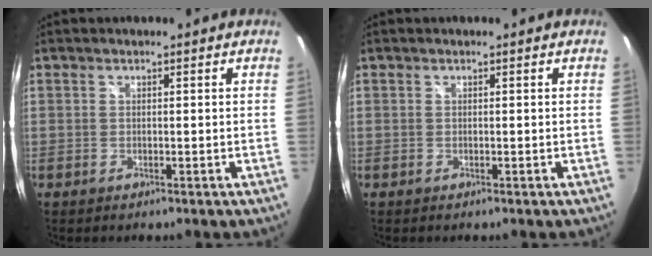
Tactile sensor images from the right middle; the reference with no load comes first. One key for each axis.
{"total": 0.0}